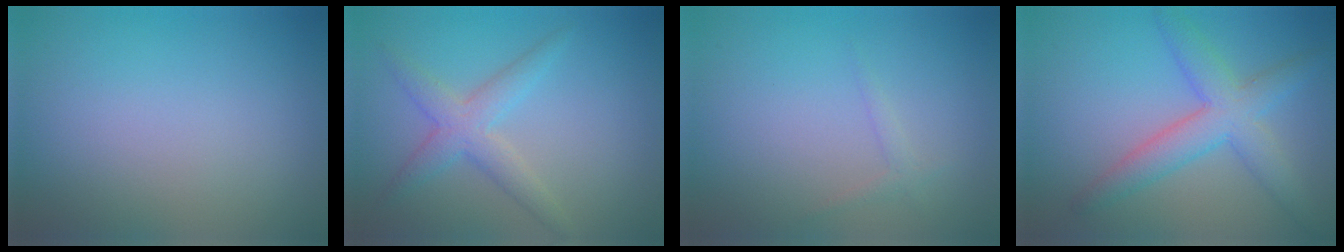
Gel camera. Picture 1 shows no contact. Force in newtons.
{"total": 3.2, "press": 3.2, "slide": 0.1}
{"total": 0.9, "press": 0.9, "slide": 0.1}
{"total": 5.0, "press": 5.0, "slide": 0.2}